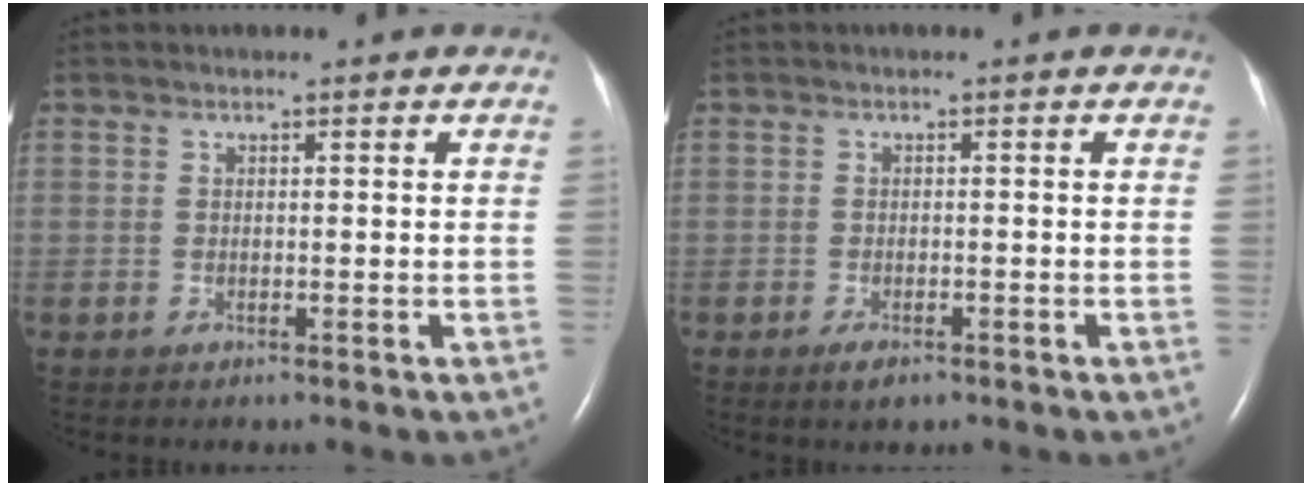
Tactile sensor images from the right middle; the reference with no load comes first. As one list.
[{"total": 2.0, "force": [-1.2, 0.7, 1.3], "torque": [-0.027, -0.002, -0.017]}]